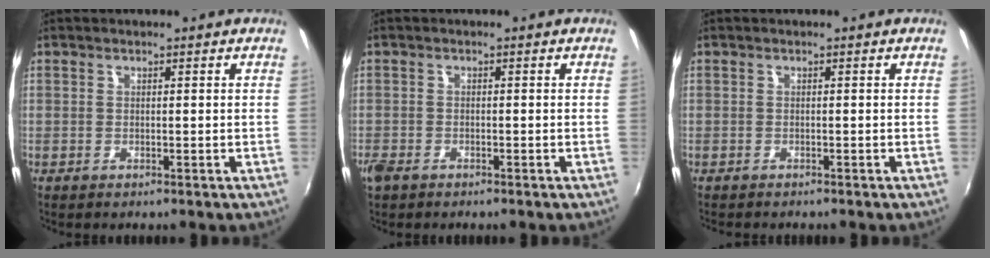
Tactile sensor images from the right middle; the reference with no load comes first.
{"total": 3.0, "force": [-2.2, 1.5, 1.5], "torque": [-0.040, -0.008, -0.043]}
{"total": 1.2, "force": [-1.2, 0.3, 0.3], "torque": [-0.008, -0.007, -0.018]}